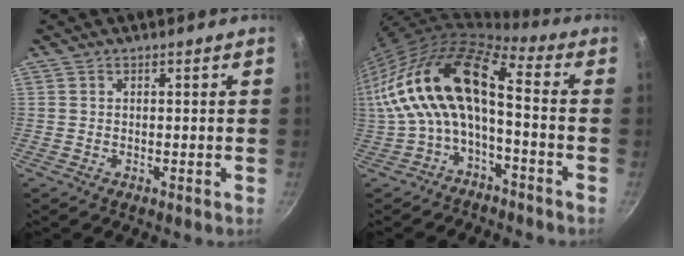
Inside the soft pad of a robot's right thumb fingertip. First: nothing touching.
{"total": 17.6, "force": [-1.1, 8.1, 15.6], "torque": [-0.324, 0.041, -0.035]}